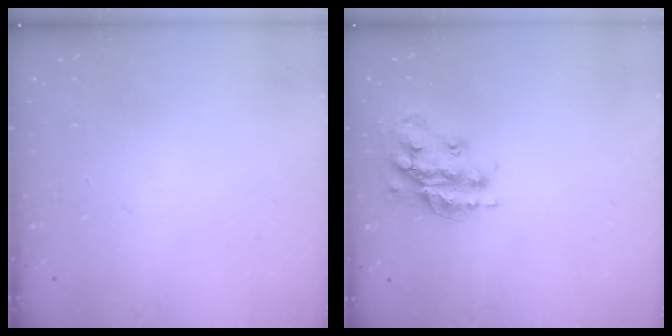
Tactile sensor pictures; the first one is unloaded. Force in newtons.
{"total": 17.1, "press": 17.1, "slide": 1.4}